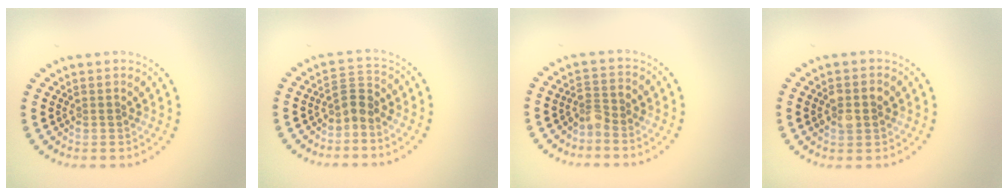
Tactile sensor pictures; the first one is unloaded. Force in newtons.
{"total": 2.0, "press": 1.4, "slide": 1.5}
{"total": 1.8, "press": 1.4, "slide": 1.1}
{"total": 2.8, "press": 2.8, "slide": 0.1}